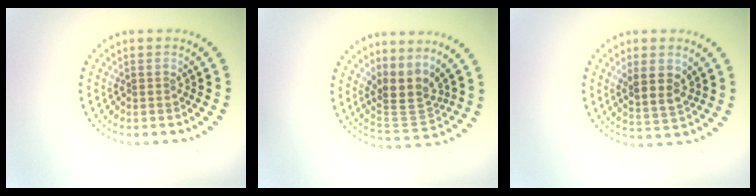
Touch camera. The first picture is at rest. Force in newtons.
{"total": 3.5, "press": 2.6, "slide": 2.3}
{"total": 3.1, "press": 2.8, "slide": 1.4}